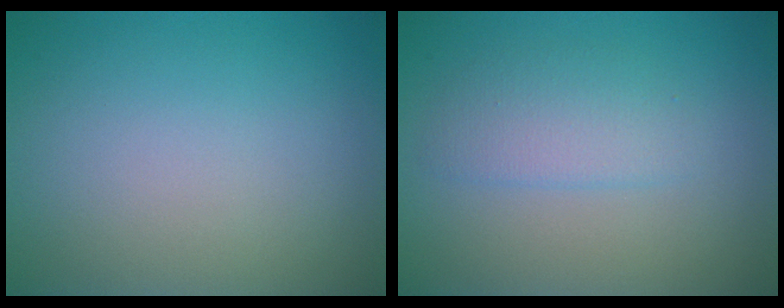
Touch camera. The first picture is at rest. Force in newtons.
{"total": 2.4, "press": 2.4, "slide": 0.0}